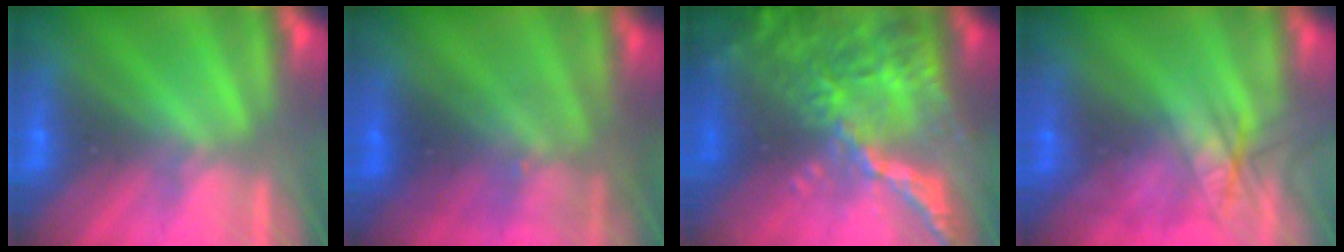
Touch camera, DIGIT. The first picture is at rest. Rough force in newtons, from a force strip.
{"total": 2.7}
{"total": 5.8}
{"total": 2.5}